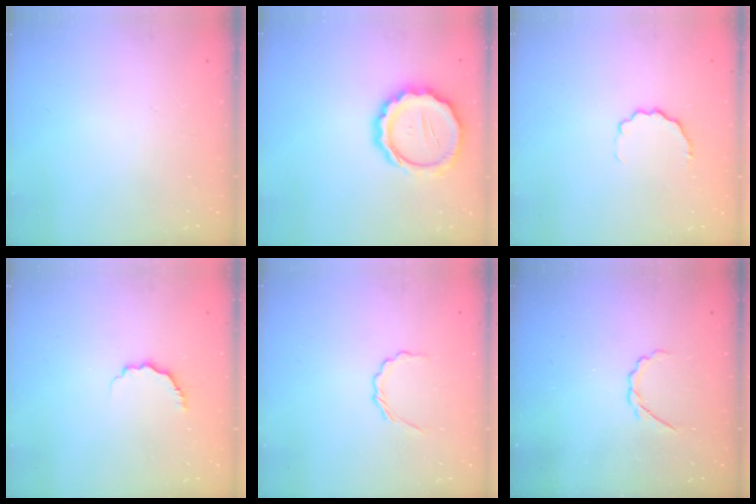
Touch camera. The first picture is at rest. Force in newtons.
{"total": 15.6, "press": 15.2, "slide": 3.5}
{"total": 4.7, "press": 4.5, "slide": 1.1}
{"total": 4.8, "press": 4.7, "slide": 0.8}
{"total": 2.6, "press": 2.4, "slide": 1.0}
{"total": 2.4, "press": 2.3, "slide": 0.7}